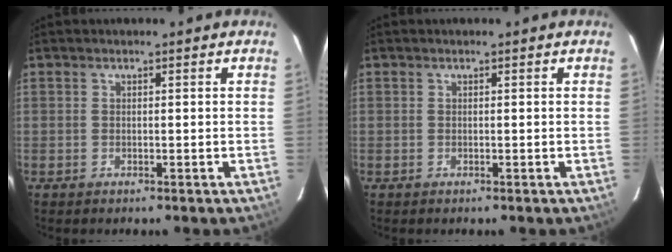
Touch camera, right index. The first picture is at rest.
{"total": 0.0}